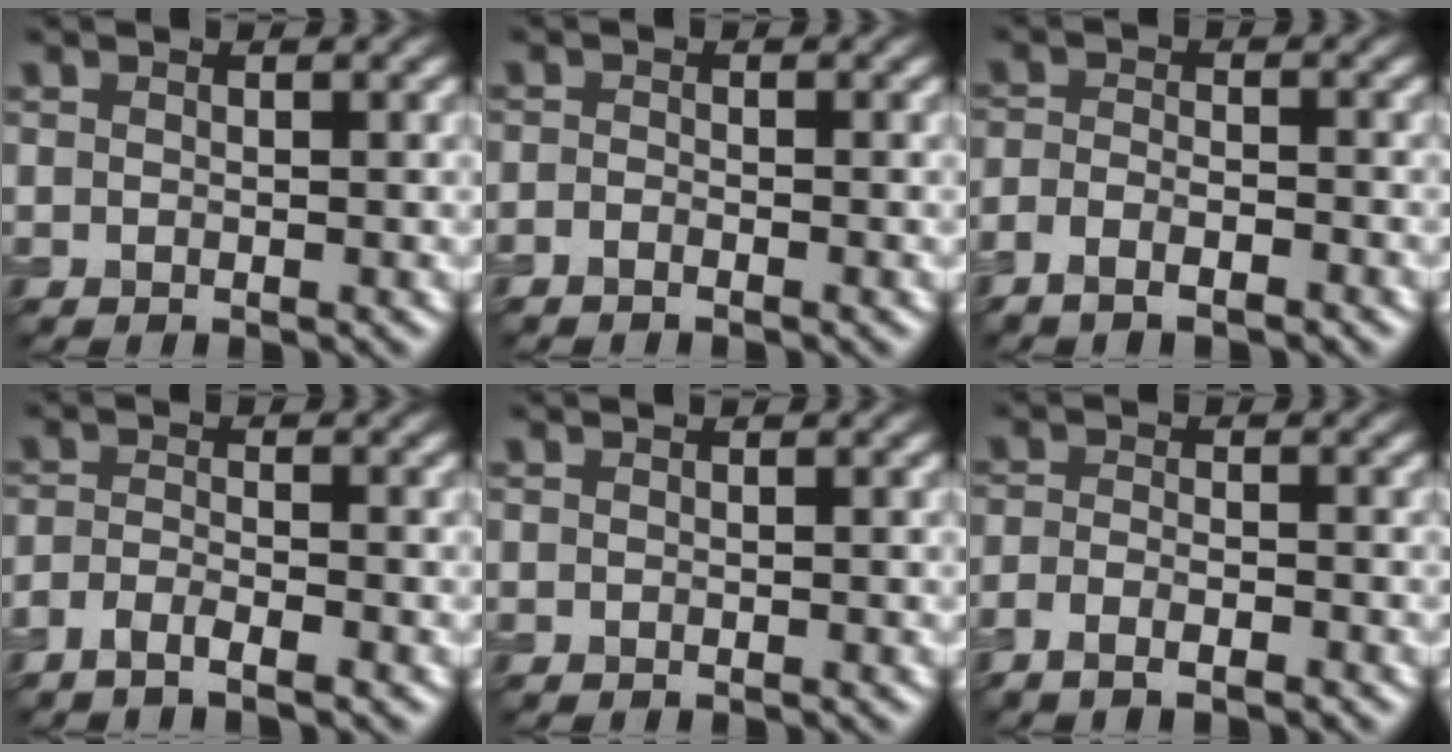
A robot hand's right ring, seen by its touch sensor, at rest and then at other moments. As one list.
[{"total": 0.7, "force": [-0.7, -0.1, 0.0], "torque": [-0.001, -0.002, -0.018]}, {"total": 2.7, "force": [-2.2, 0.8, 1.4], "torque": [-0.028, -0.002, -0.043]}, {"total": 1.7, "force": [-1.4, 0.2, 1.0], "torque": [-0.021, -0.003, -0.032]}, {"total": 0.0}, {"total": 2.2, "force": [-1.7, 0.5, 1.3], "torque": [-0.029, -0.003, -0.034]}]